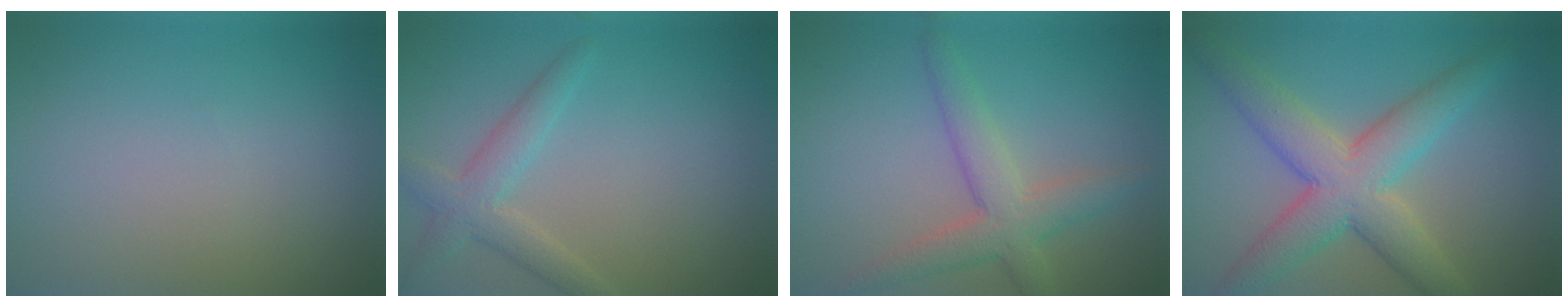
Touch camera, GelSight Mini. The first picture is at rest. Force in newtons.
{"total": 3.1, "press": 3.1, "slide": 0.1}
{"total": 4.2, "press": 4.2, "slide": 0.4}
{"total": 7.5, "press": 7.5, "slide": 0.3}